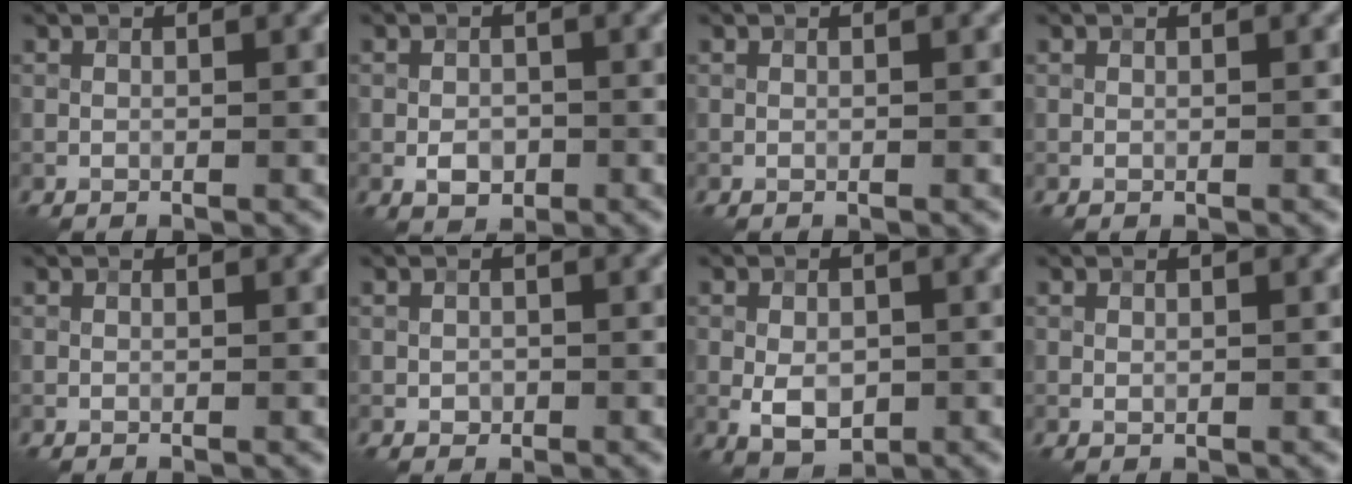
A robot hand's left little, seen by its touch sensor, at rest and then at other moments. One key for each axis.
{"total": 2.1, "fx": -0.6, "fy": 1.5, "fz": 1.3, "tx": -0.021, "ty": -0.001, "tz": -0.013}
{"total": 0.0}
{"total": 0.0}
{"total": 0.0}
{"total": 0.7, "fx": -0.2, "fy": 0.7, "fz": 0.2, "tx": 0.000, "ty": -0.004, "tz": -0.005}
{"total": 3.5, "fx": -0.7, "fy": 2.3, "fz": 2.6, "tx": -0.047, "ty": -0.003, "tz": -0.013}
{"total": 0.0}